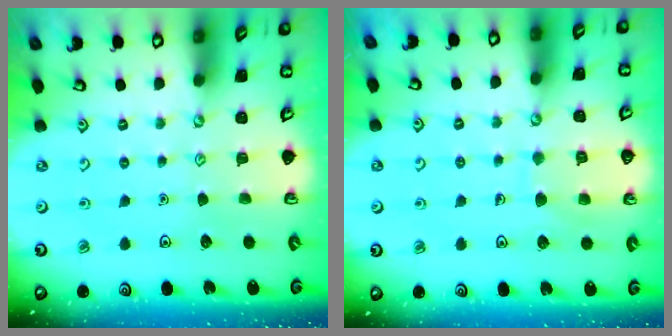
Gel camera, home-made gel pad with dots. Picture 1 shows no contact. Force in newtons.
{"total": 7.0, "press": 7.0, "slide": 0.5}